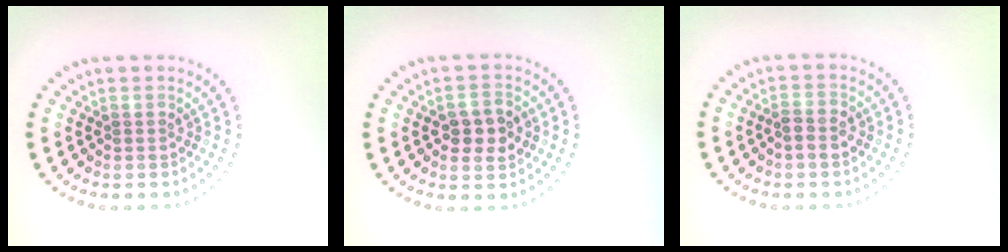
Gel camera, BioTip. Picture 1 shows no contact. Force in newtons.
{"total": 3.0, "press": 3.0, "slide": 0.2}
{"total": 1.7, "press": 1.6, "slide": 0.3}